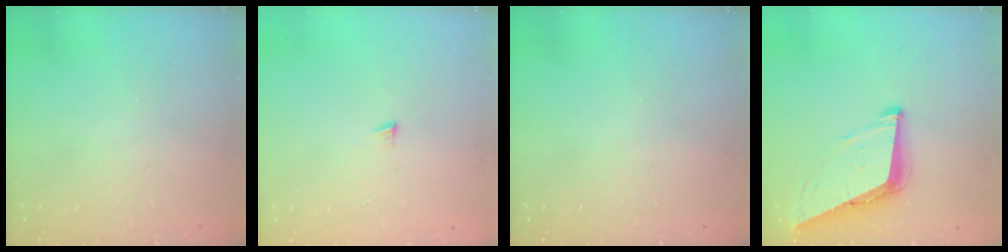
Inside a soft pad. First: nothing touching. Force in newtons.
{"total": 3.0, "press": 3.0, "slide": 0.3}
{"total": 0.0}
{"total": 9.3, "press": 8.7, "slide": 3.2}